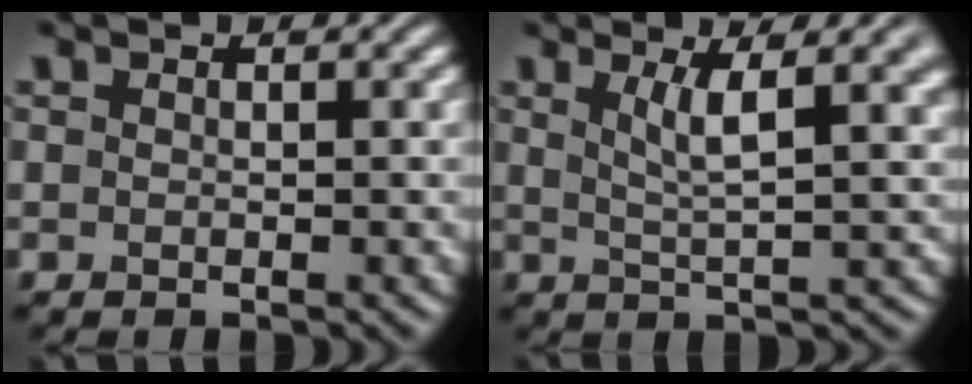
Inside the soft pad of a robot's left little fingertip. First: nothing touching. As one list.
[{"total": 5.4, "force": [2.1, 1.3, 4.8], "torque": [-0.072, 0.004, 0.034]}]